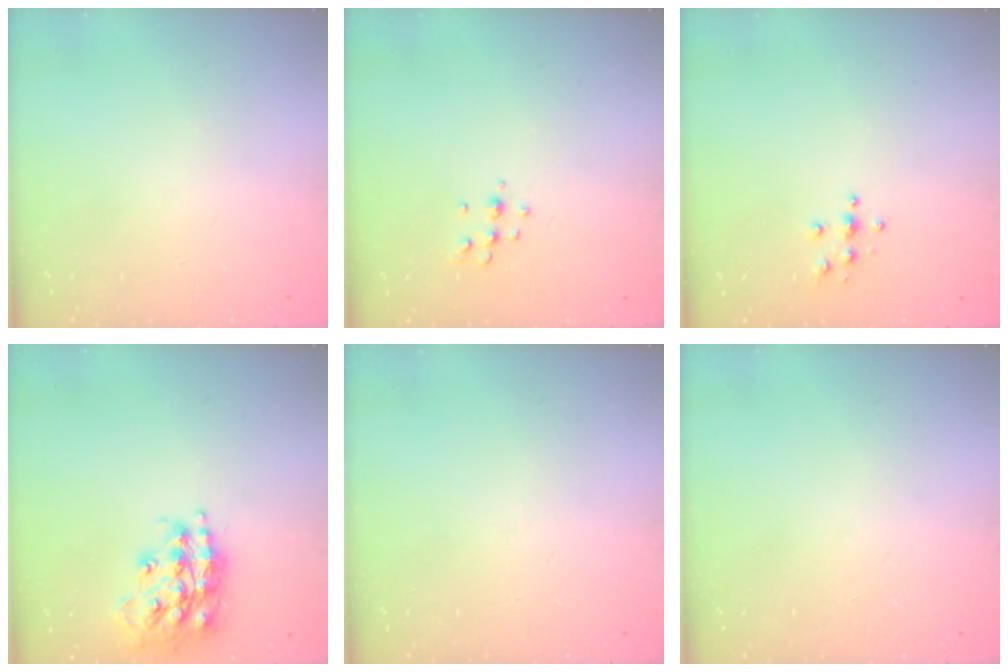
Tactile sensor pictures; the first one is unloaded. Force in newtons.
{"total": 5.7, "press": 5.6, "slide": 1.0}
{"total": 3.8, "press": 3.8, "slide": 0.4}
{"total": 18.7, "press": 18.6, "slide": 1.6}
{"total": 0.0}
{"total": 0.0}